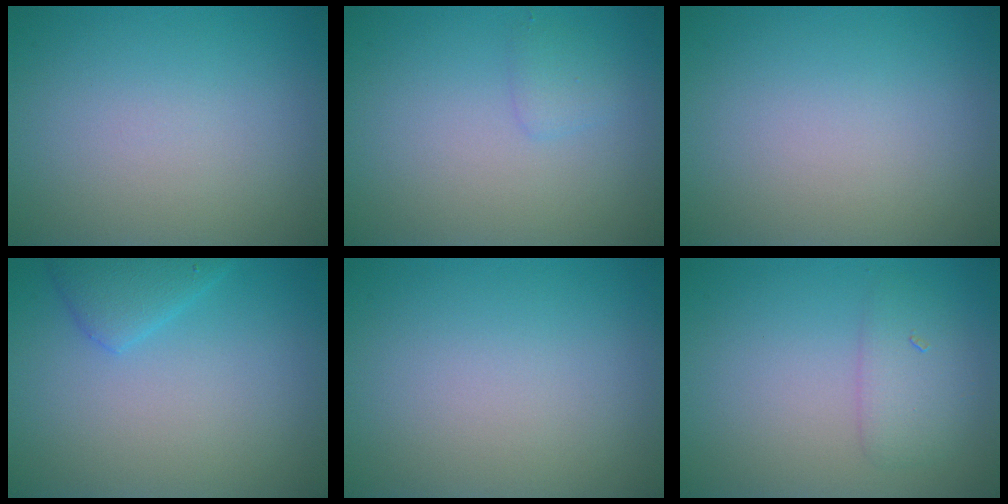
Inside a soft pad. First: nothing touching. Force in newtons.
{"total": 1.1, "press": 1.1, "slide": 0.1}
{"total": 0.0}
{"total": 2.4, "press": 2.4, "slide": 0.2}
{"total": 0.0}
{"total": 2.1, "press": 2.1, "slide": 0.1}